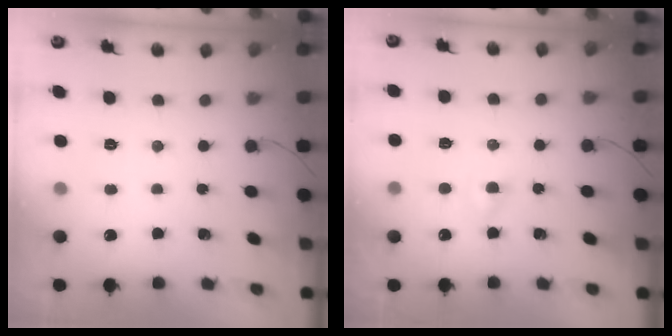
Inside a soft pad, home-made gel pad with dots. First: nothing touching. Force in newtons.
{"total": 1.6, "press": 1.4, "slide": 0.7}